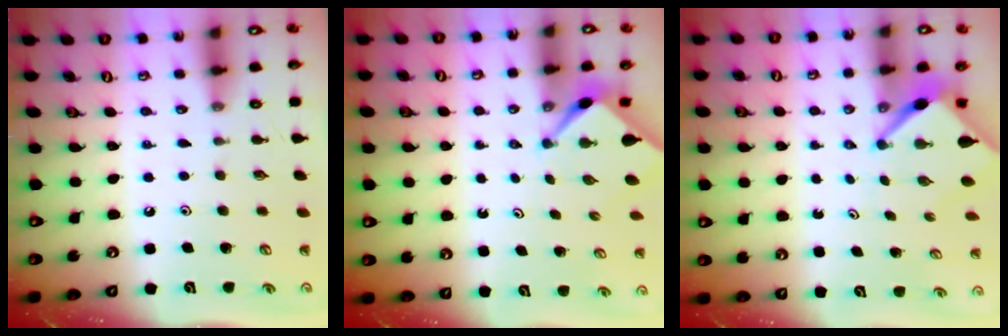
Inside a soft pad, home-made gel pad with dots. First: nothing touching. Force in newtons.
{"total": 2.4, "press": 2.4, "slide": 0.3}
{"total": 5.0, "press": 5.0, "slide": 0.6}